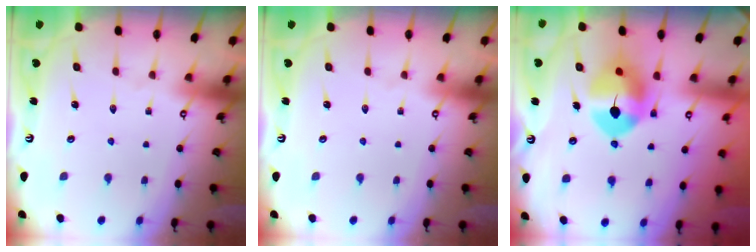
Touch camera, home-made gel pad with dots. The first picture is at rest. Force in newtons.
{"total": 0.0}
{"total": 11.0, "press": 10.8, "slide": 1.9}